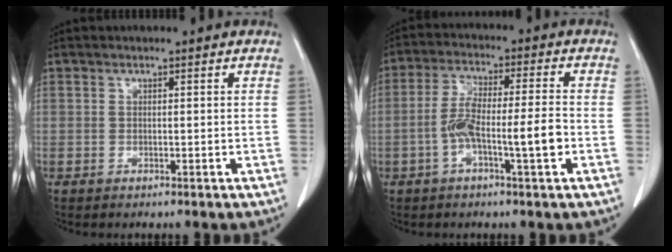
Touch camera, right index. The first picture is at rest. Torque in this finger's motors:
{"motor_torque": [0.40, 0.05, 0.23, 0.10]}